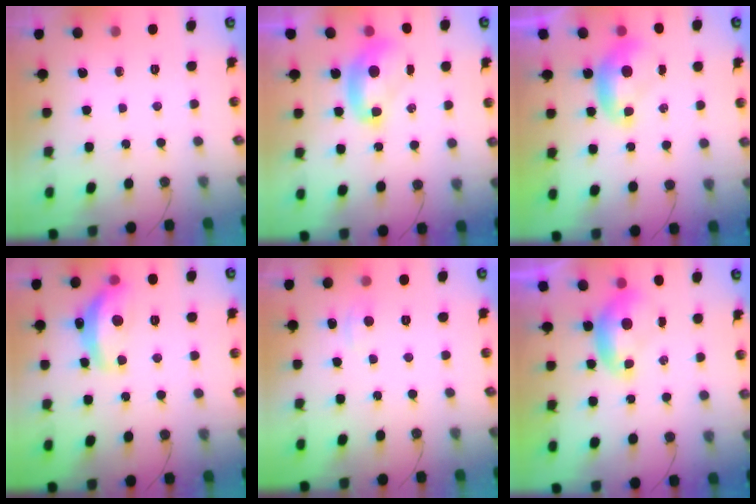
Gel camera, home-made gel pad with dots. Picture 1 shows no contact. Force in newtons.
{"total": 2.0, "press": 2.0, "slide": 0.2}
{"total": 0.0}
{"total": 8.2, "press": 8.1, "slide": 0.5}
{"total": 2.5, "press": 2.5, "slide": 0.6}
{"total": 0.0}